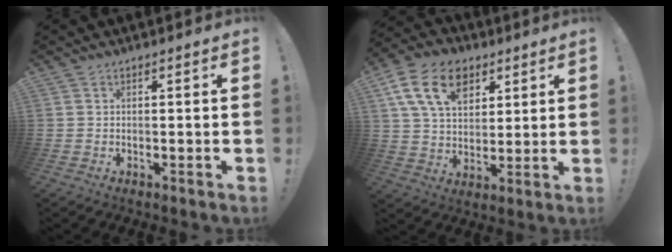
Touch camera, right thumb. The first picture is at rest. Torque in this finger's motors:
{"motor_torque": [0.82, 1.28, 0.28, 0.15, 0.38]}